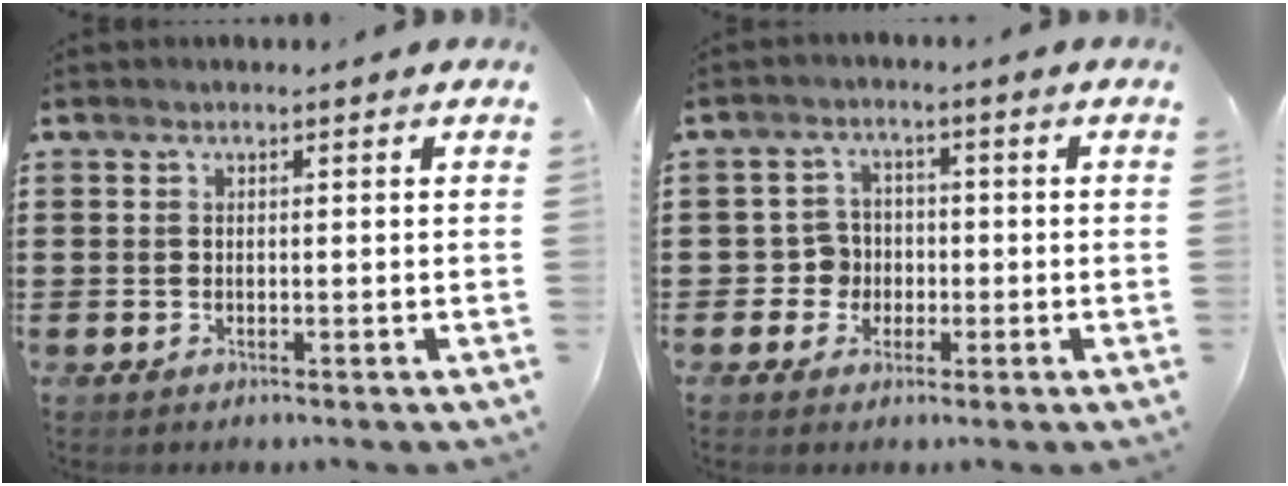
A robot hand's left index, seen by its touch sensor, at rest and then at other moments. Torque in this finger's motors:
{"motor_torque": [-0.61, 1.10, 0.03, -0.01]}